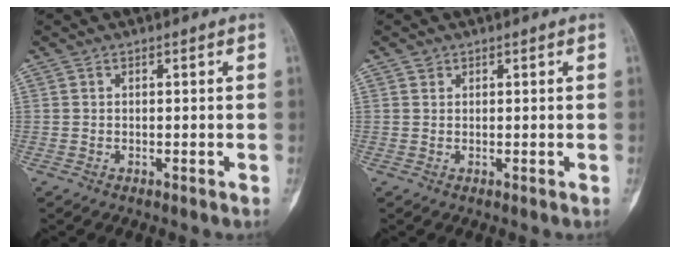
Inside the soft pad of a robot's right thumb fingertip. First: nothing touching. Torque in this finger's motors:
{"motor_torque": [-0.71, 0.96, -0.02, 0.18, -0.03]}